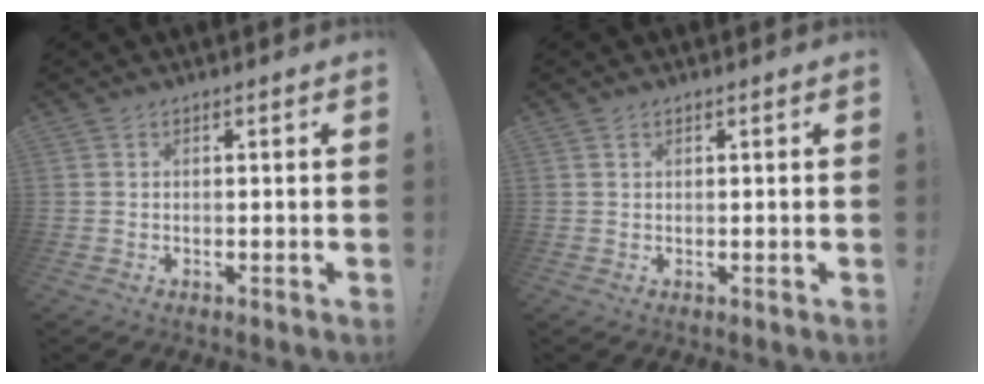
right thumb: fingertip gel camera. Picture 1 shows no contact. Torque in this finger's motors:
{"motor_torque": [-0.03, -0.17, -0.19, 0.05, 0.00]}